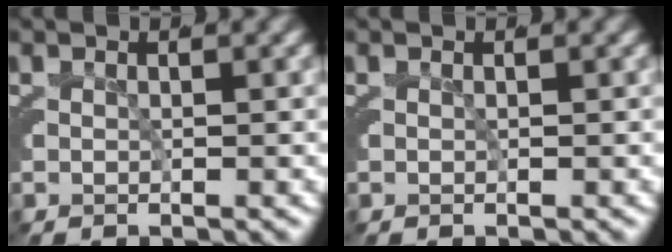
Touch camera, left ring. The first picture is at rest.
{"total": 0.0}